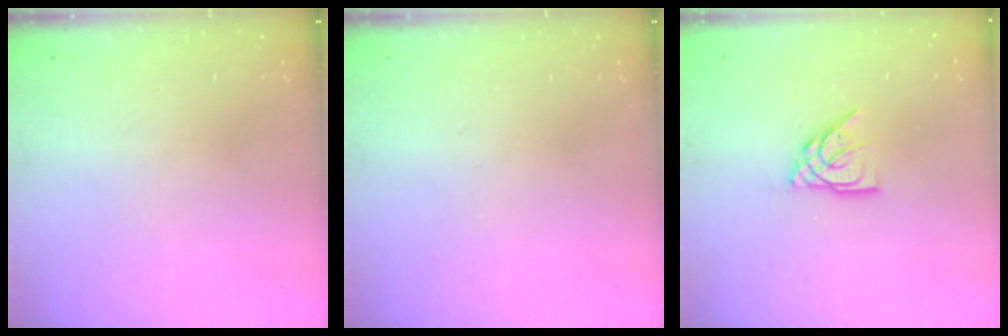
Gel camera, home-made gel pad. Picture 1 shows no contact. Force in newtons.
{"total": 0.0}
{"total": 9.3, "press": 9.2, "slide": 0.9}